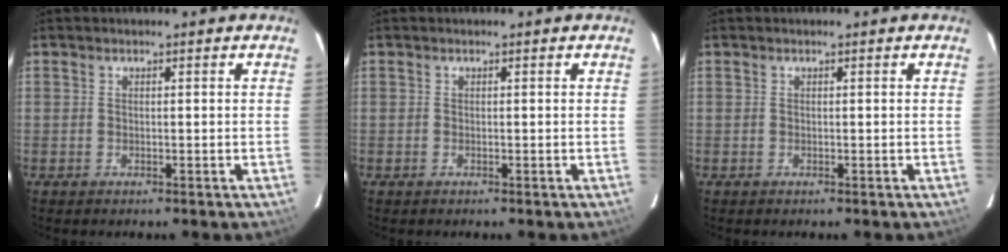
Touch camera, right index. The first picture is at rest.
{"total": 0.0}
{"total": 0.0}